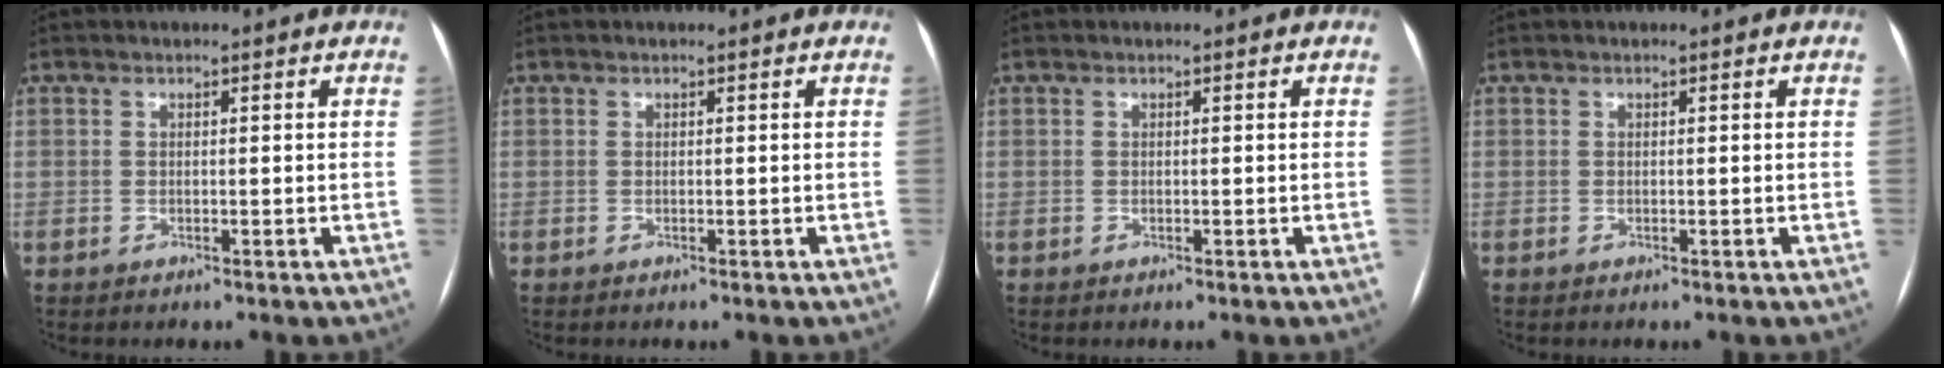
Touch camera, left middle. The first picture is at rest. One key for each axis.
{"total": 0.0}
{"total": 0.0}
{"total": 0.0}